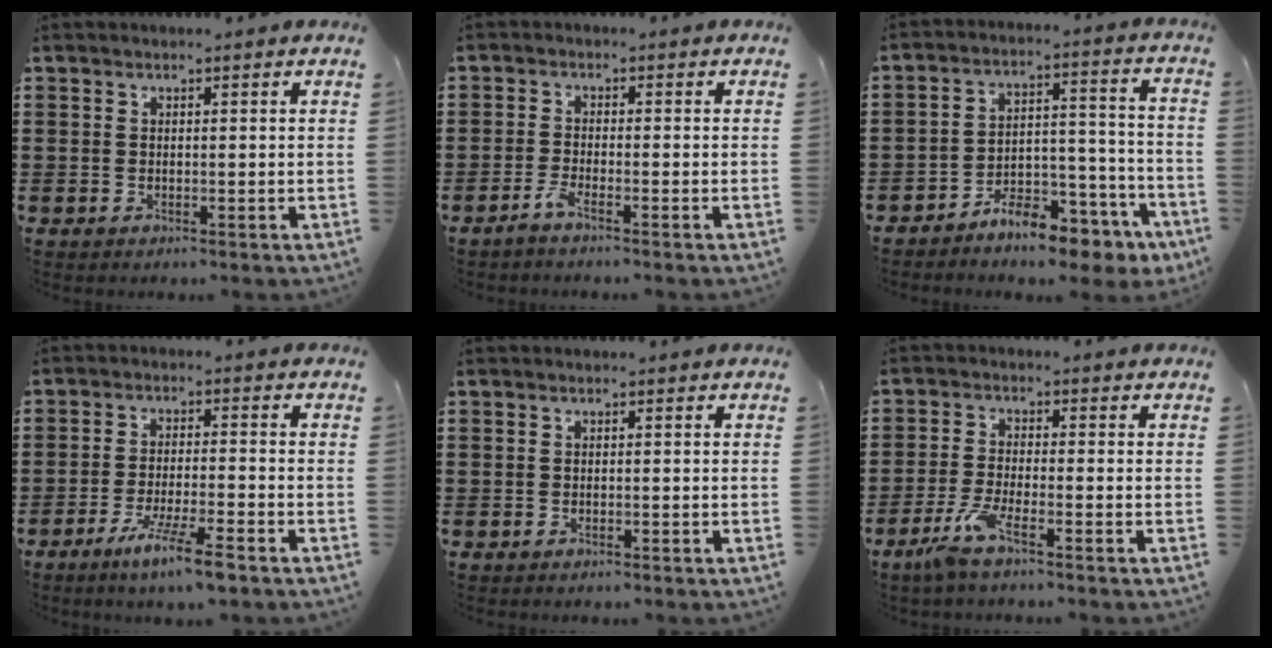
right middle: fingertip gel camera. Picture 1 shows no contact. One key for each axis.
{"total": 2.1, "fx": -1.5, "fy": 0.1, "fz": 1.4, "tx": -0.041, "ty": -0.004, "tz": -0.033}
{"total": 8.3, "fx": -7.6, "fy": 2.2, "fz": 2.5, "tx": -0.027, "ty": 0.032, "tz": -0.139}
{"total": 6.7, "fx": -4.8, "fy": 0.0, "fz": 4.7, "tx": -0.084, "ty": -0.012, "tz": -0.086}
{"total": 0.0}
{"total": 4.7, "fx": -3.1, "fy": 0.4, "fz": 3.5, "tx": -0.085, "ty": -0.012, "tz": -0.063}